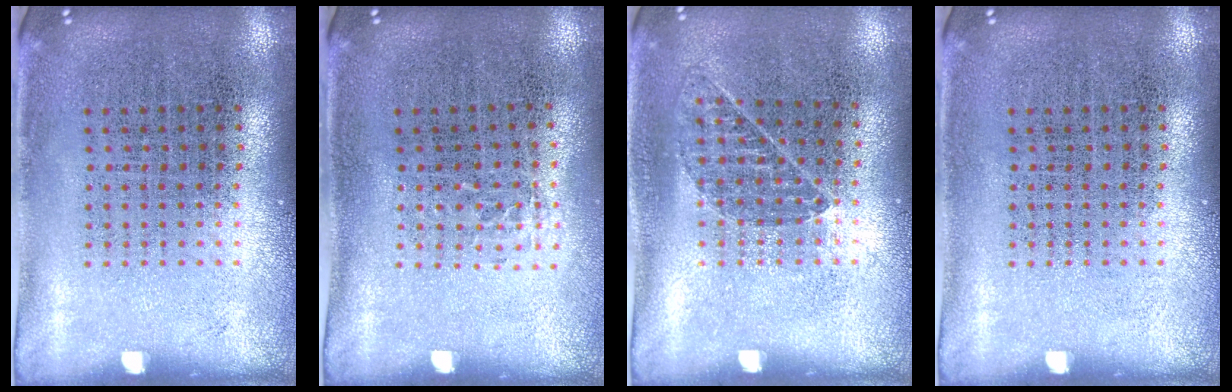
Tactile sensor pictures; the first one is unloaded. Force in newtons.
{"total": 0.5, "press": 0.4, "slide": 0.3}
{"total": 0.9, "press": 0.7, "slide": 0.5}
{"total": 0.0}